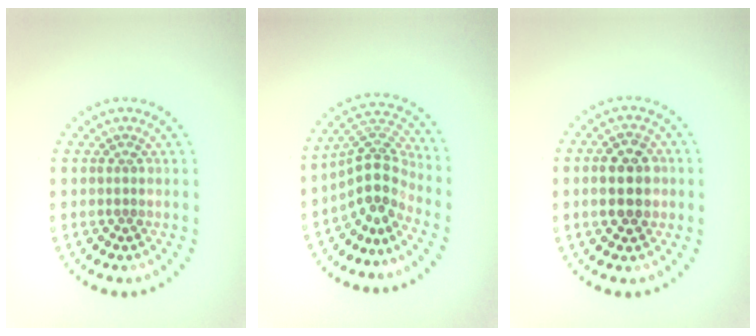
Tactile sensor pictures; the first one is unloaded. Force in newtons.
{"total": 4.0, "press": 3.0, "slide": 2.7}
{"total": 4.6, "press": 4.6, "slide": 0.1}